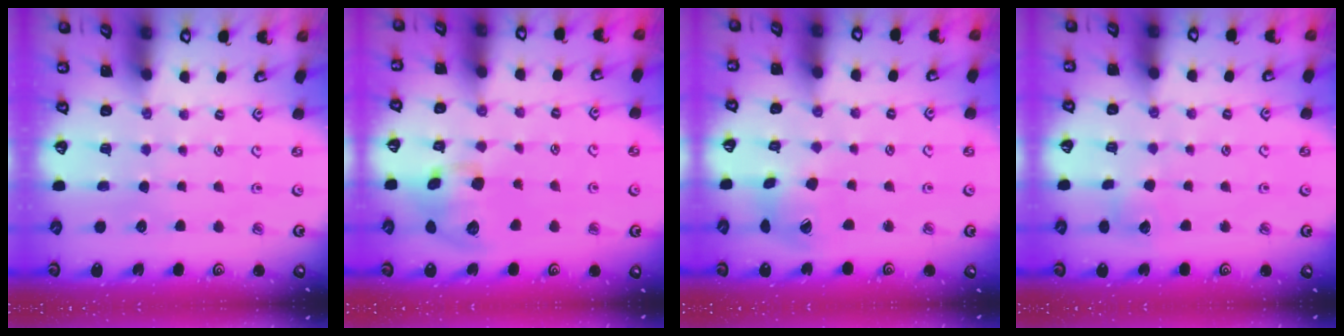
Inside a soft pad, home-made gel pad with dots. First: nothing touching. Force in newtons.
{"total": 12.8, "press": 12.7, "slide": 2.0}
{"total": 8.9, "press": 8.8, "slide": 1.1}
{"total": 3.4, "press": 3.4, "slide": 0.4}